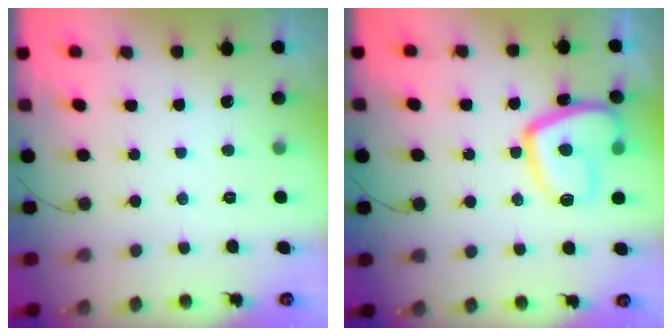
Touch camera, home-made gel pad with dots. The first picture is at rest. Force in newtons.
{"total": 15.3, "press": 15.2, "slide": 1.6}